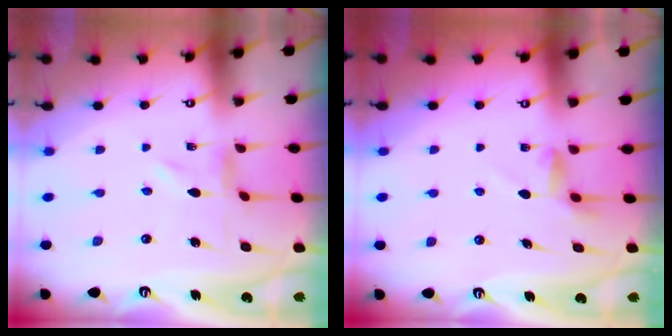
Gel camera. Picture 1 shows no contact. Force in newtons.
{"total": 2.5, "press": 2.4, "slide": 0.3}